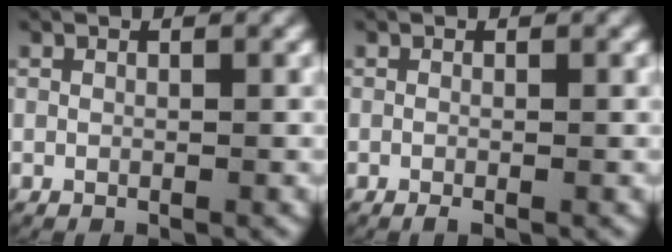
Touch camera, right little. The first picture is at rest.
{"total": 0.7, "force": [-0.5, 0.1, 0.5], "torque": [-0.009, -0.003, -0.007]}